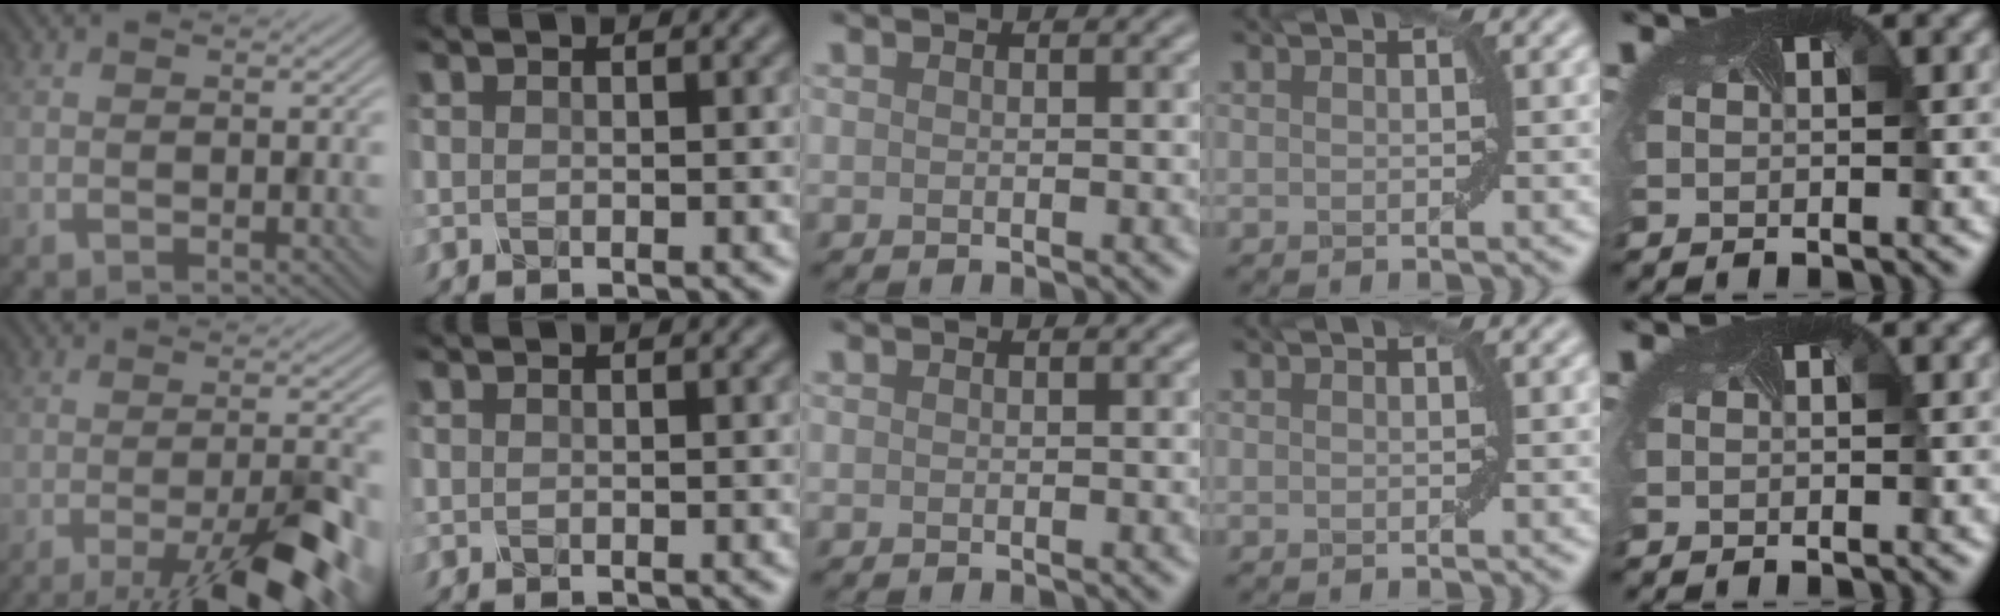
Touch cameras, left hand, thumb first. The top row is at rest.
{"thumb": {"total": 12.0, "force": [-7.1, 1.8, 9.4], "torque": [-0.136, 0.007, -0.101]}}